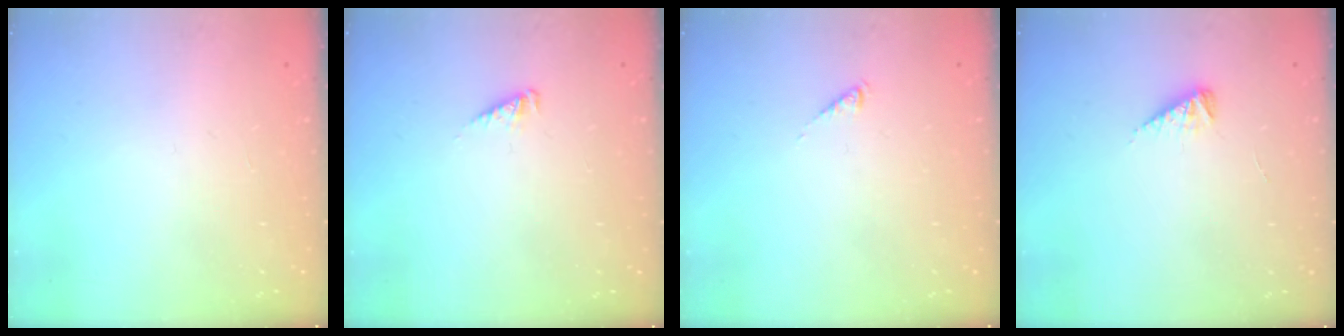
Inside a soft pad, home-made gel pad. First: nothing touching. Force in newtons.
{"total": 2.5, "press": 2.5, "slide": 0.2}
{"total": 0.0}
{"total": 3.9, "press": 3.8, "slide": 0.6}